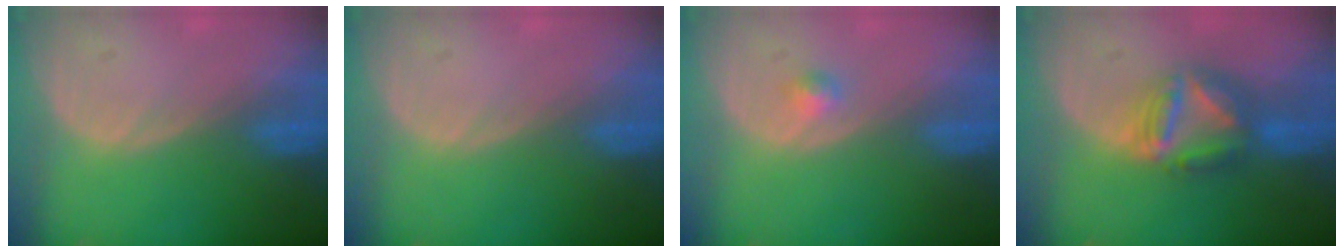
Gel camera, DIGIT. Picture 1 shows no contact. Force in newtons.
{"total": 0.0}
{"total": 1.5, "press": 1.3, "slide": 0.8}
{"total": 7.7, "press": 6.6, "slide": 4.0}